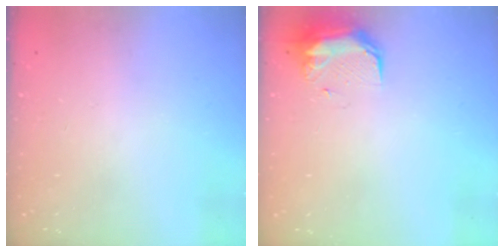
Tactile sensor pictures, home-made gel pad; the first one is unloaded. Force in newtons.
{"total": 9.1, "press": 9.0, "slide": 1.5}